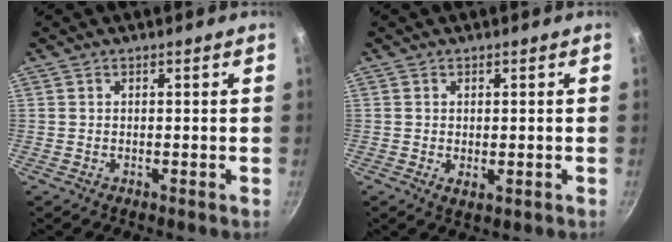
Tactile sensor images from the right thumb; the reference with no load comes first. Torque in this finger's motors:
{"motor_torque": [-0.47, 0.01, -0.29, 0.28, 0.02]}